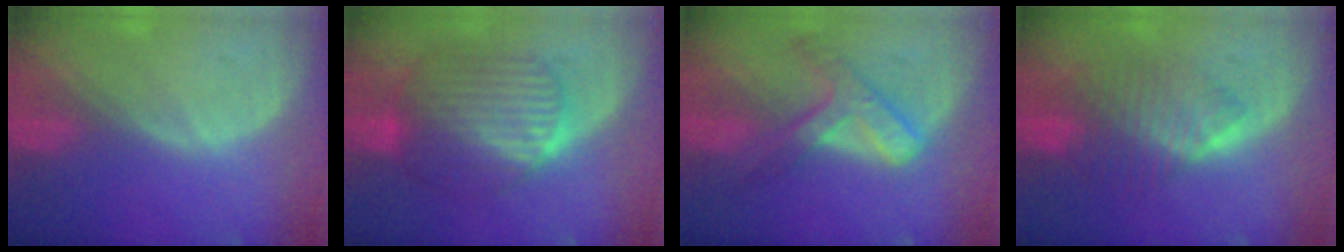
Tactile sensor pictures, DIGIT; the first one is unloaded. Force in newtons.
{"total": 10.3, "press": 10.3, "slide": 0.8}
{"total": 7.0, "press": 5.9, "slide": 3.7}
{"total": 7.8, "press": 7.4, "slide": 2.3}